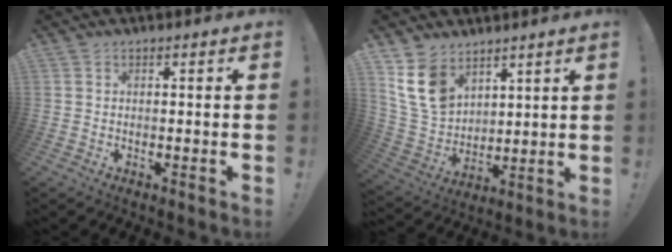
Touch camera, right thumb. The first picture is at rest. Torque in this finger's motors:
{"motor_torque": [0.61, 0.76, -0.61, -0.47, -0.07]}